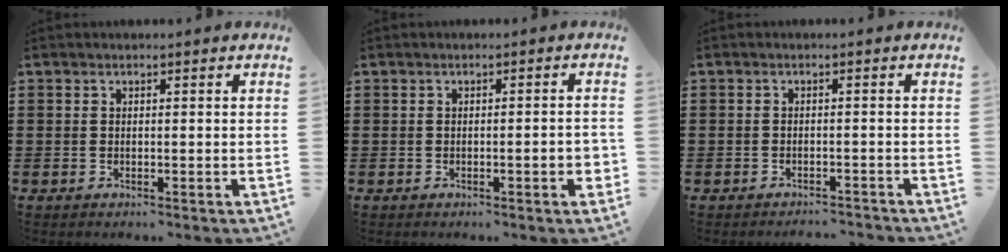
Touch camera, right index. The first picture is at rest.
{"total": 2.6, "force": [-0.6, 0.2, 2.5], "torque": [-0.039, -0.003, -0.010]}
{"total": 1.9, "force": [-1.9, 0.2, -0.2], "torque": [-0.002, 0.003, -0.044]}